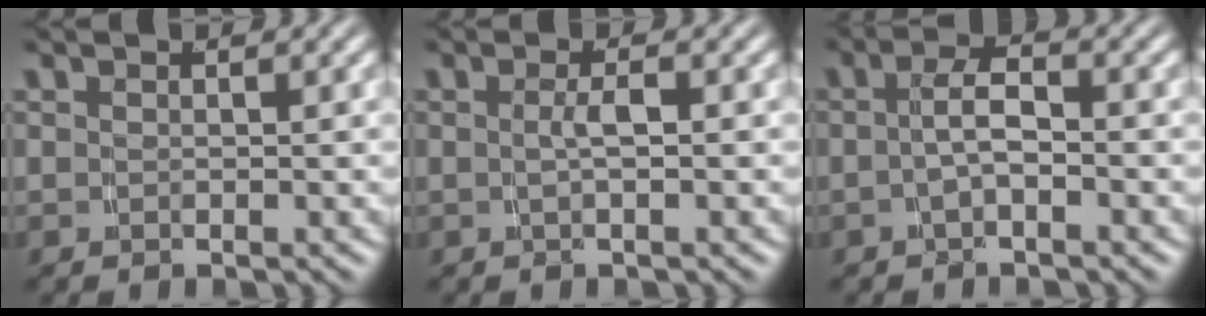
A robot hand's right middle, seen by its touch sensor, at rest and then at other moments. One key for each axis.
{"total": 1.6, "fx": -0.5, "fy": -0.2, "fz": 1.5, "tx": -0.027, "ty": -0.003, "tz": -0.003}
{"total": 2.7, "fx": -1.0, "fy": 0.6, "fz": 2.4, "tx": -0.037, "ty": 0.004, "tz": -0.017}